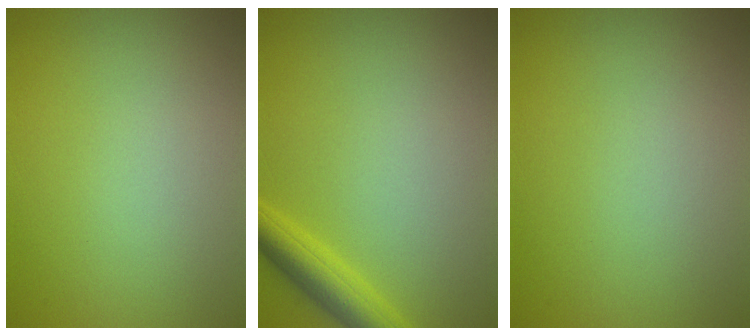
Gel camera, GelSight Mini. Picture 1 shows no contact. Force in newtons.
{"total": 3.2, "press": 3.2, "slide": 0.3}
{"total": 0.0}